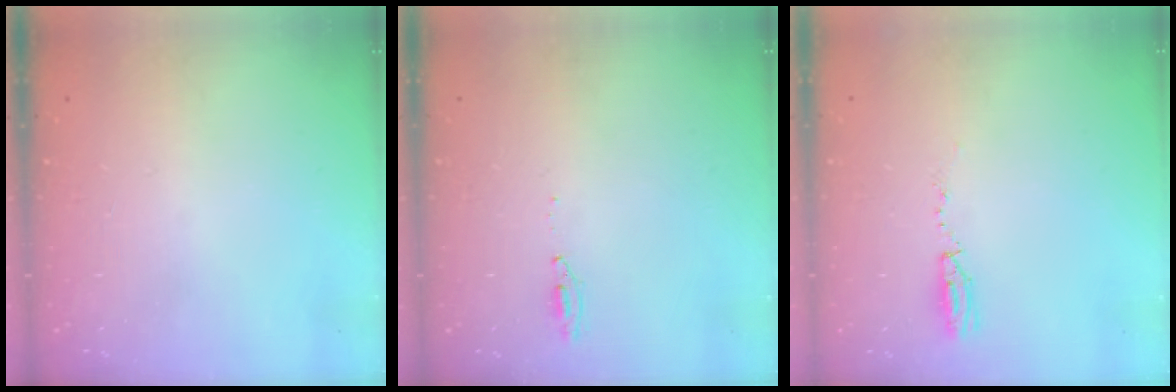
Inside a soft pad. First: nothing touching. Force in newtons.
{"total": 4.3, "press": 4.1, "slide": 1.3}
{"total": 3.1, "press": 2.5, "slide": 1.9}